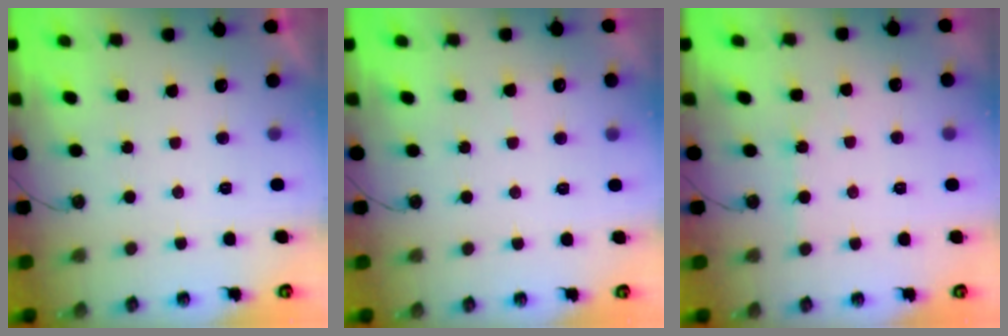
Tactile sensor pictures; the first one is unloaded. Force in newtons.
{"total": 3.8, "press": 3.8, "slide": 0.5}
{"total": 3.9, "press": 3.9, "slide": 0.5}